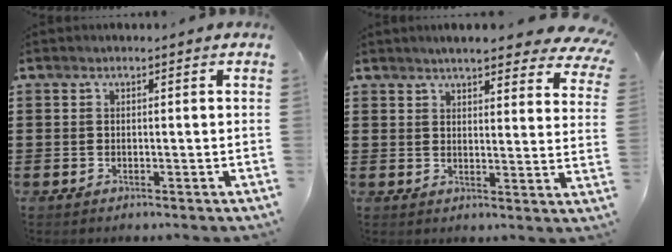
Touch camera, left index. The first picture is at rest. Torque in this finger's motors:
{"motor_torque": [2.14, 0.00, 0.46, 0.04]}